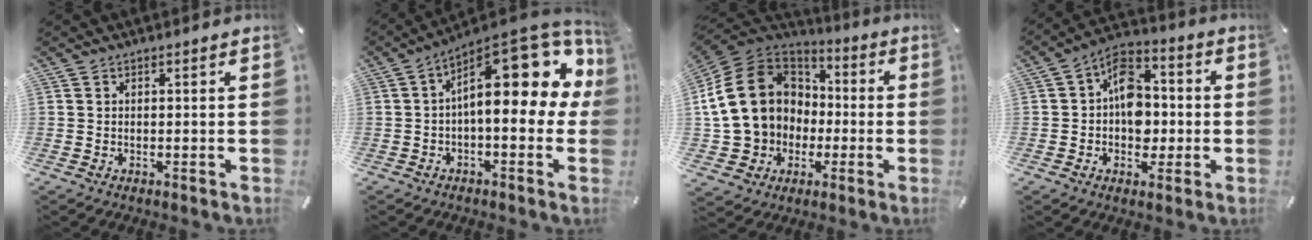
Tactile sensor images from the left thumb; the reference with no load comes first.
{"total": 19.2, "force": [6.1, 8.6, 16.1], "torque": [-0.215, -0.048, 0.104]}
{"total": 20.0, "force": [0.9, 17.5, 9.6], "torque": [-0.211, 0.011, 0.031]}
{"total": 11.0, "force": [-0.9, 8.8, 6.6], "torque": [-0.098, 0.015, -0.014]}